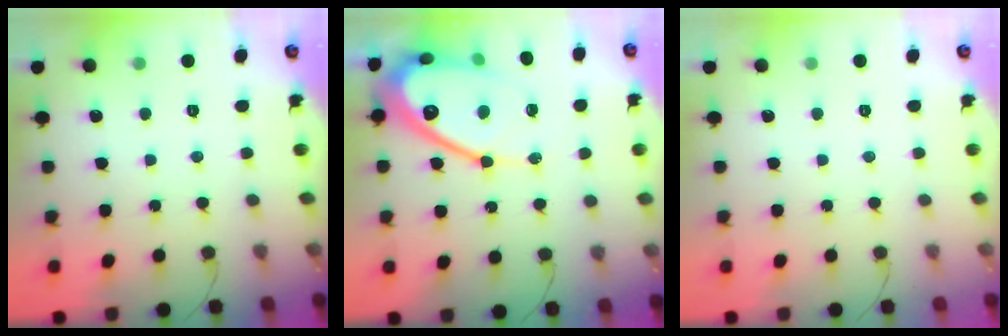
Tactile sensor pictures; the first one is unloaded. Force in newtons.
{"total": 19.5, "press": 19.5, "slide": 1.7}
{"total": 0.0}